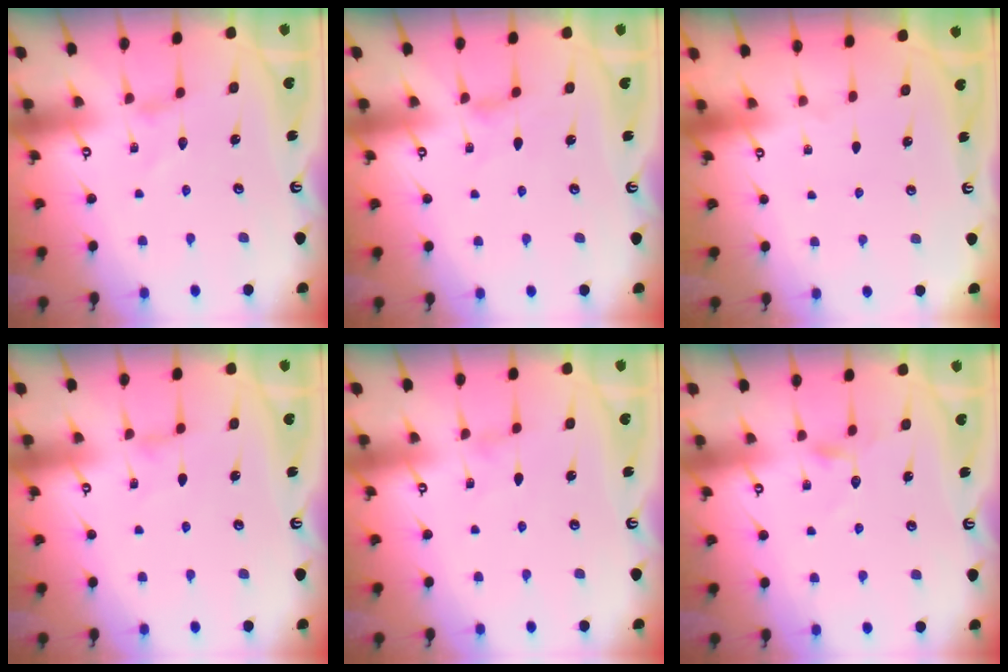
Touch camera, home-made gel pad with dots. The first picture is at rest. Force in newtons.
{"total": 1.3, "press": 1.3, "slide": 0.4}
{"total": 0.0}
{"total": 0.9, "press": 0.8, "slide": 0.3}
{"total": 0.0}
{"total": 4.5, "press": 4.4, "slide": 0.5}